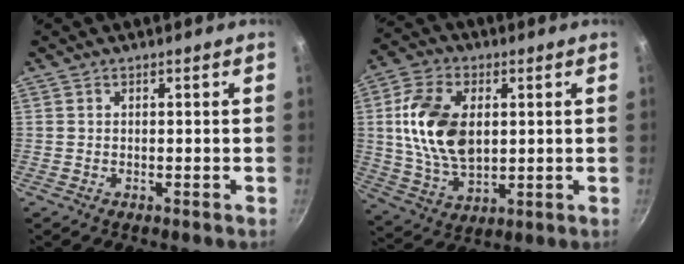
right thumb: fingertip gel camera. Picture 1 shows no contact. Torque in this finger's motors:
{"motor_torque": [0.71, 0.69, 1.63, 0.26, 0.49]}